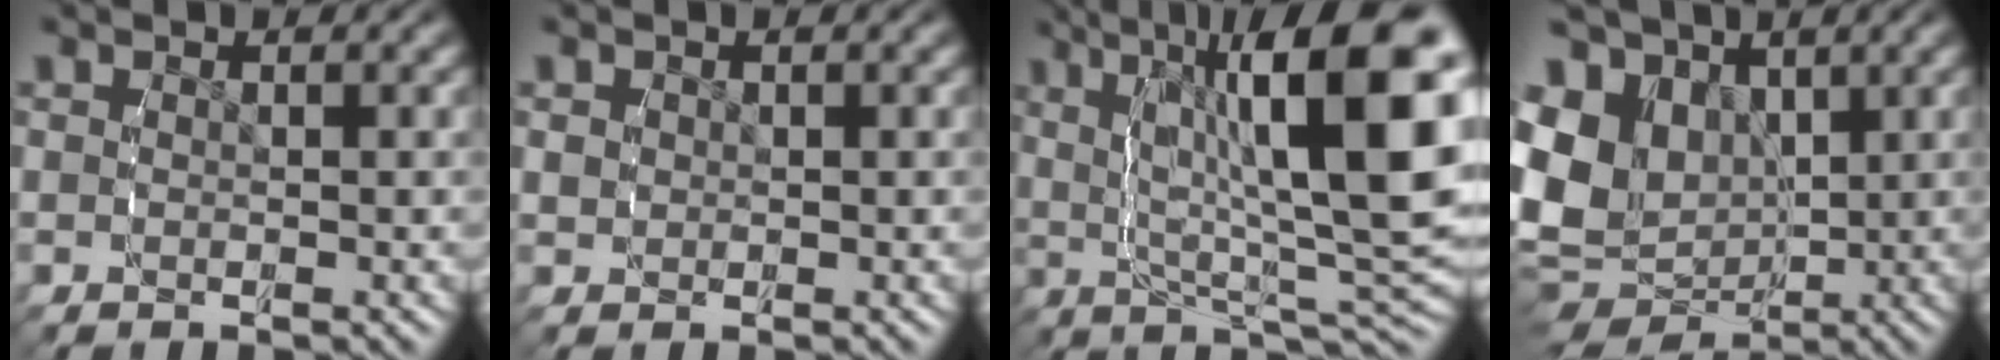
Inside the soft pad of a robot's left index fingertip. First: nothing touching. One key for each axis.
{"total": 0.8, "fx": 0.1, "fy": 0.7, "fz": 0.2, "tx": -0.010, "ty": -0.009, "tz": 0.011}
{"total": 13.9, "fx": 2.6, "fy": 4.5, "fz": 12.9, "tx": -0.166, "ty": 0.008, "tz": 0.045}
{"total": 13.3, "fx": -0.1, "fy": 10.8, "fz": 7.7, "tx": -0.167, "ty": -0.045, "tz": 0.017}